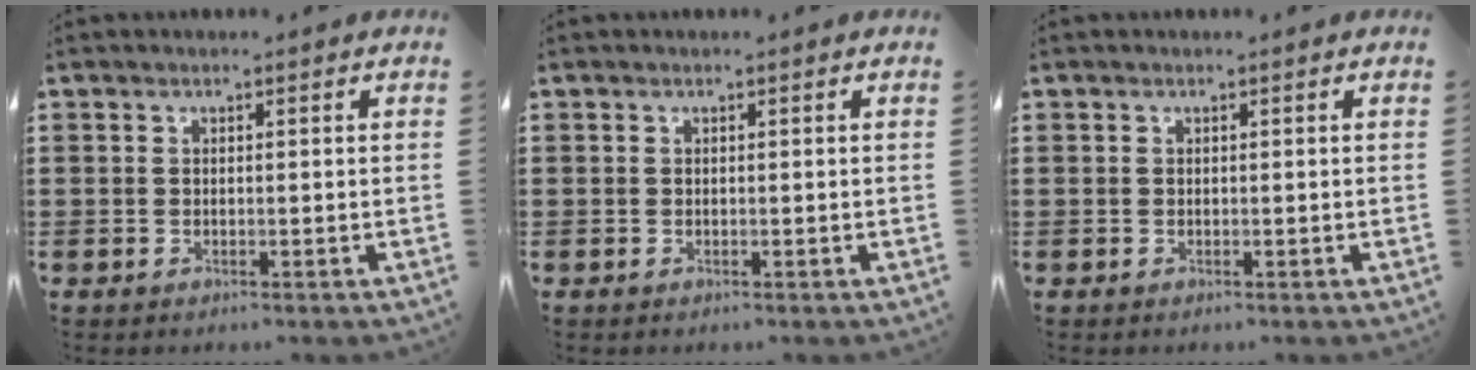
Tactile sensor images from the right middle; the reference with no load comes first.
{"total": 0.0}
{"total": 0.0}